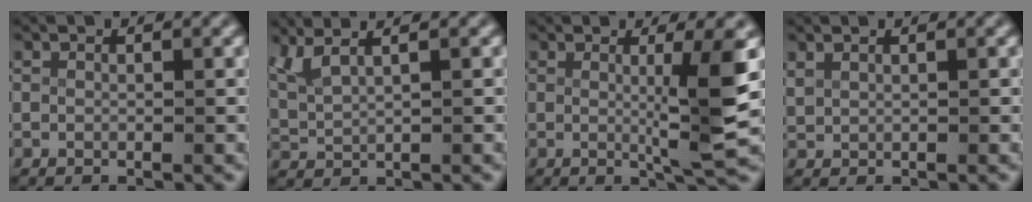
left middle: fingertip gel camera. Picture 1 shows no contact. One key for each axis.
{"total": 4.0, "fx": 2.0, "fy": 2.0, "fz": 2.9, "tx": -0.074, "ty": 0.001, "tz": 0.044}
{"total": 5.3, "fx": 0.3, "fy": 0.2, "fz": 5.3, "tx": -0.079, "ty": -0.014, "tz": 0.007}
{"total": 0.9, "fx": 0.7, "fy": 0.4, "fz": 0.4, "tx": -0.015, "ty": -0.001, "tz": 0.023}